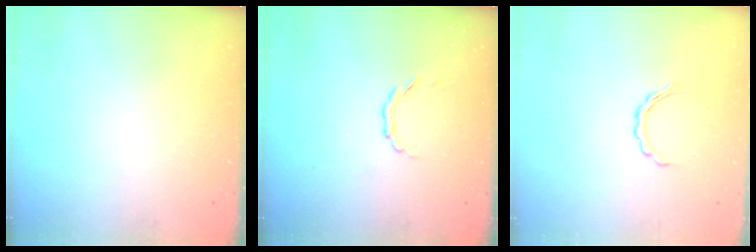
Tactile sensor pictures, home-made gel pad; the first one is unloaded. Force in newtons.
{"total": 2.9, "press": 2.7, "slide": 1.1}
{"total": 3.2, "press": 3.1, "slide": 0.8}